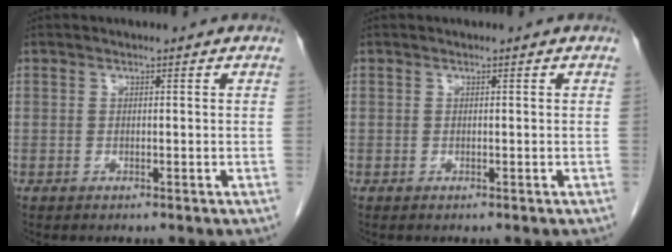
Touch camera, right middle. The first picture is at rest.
{"total": 0.0}